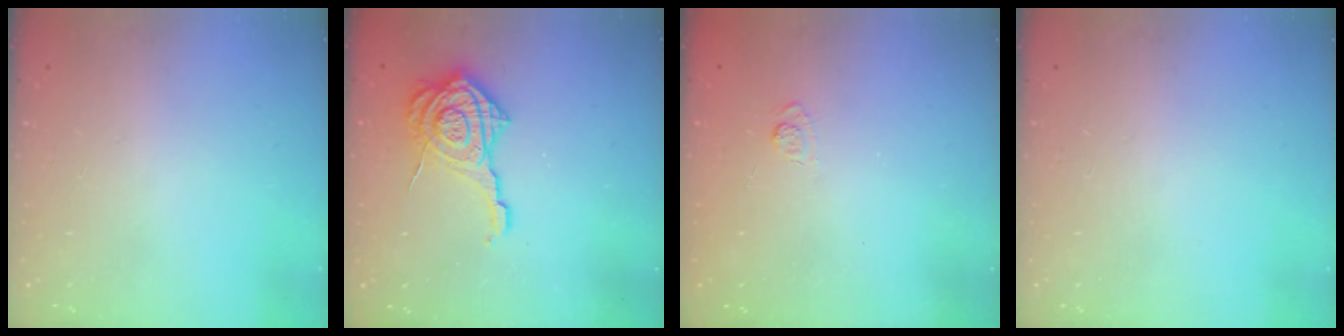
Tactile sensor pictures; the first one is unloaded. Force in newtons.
{"total": 13.9, "press": 13.8, "slide": 1.7}
{"total": 2.2, "press": 1.8, "slide": 1.3}
{"total": 0.0}